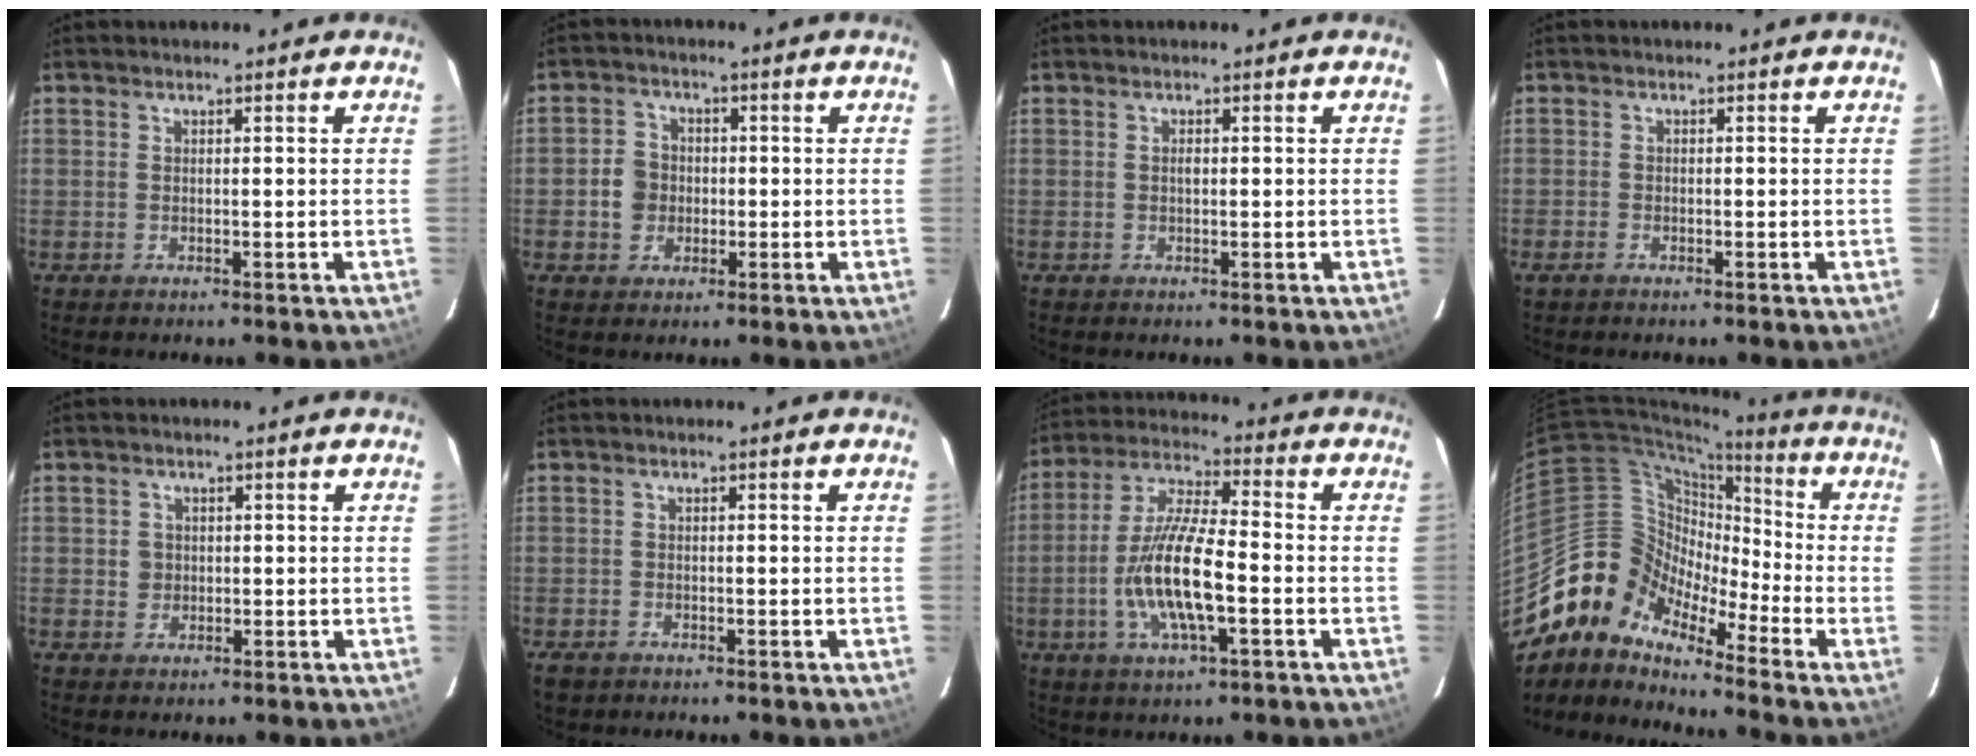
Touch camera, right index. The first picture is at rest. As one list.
[{"total": 5.0, "force": [-0.8, 4.7, 1.6], "torque": [-0.031, 0.016, -0.011]}, {"total": 0.7, "force": [0.0, 0.4, 0.5], "torque": [-0.009, 0.003, 0.000]}, {"total": 1.4, "force": [-1.0, 0.8, 0.4], "torque": [-0.011, -0.003, -0.020]}, {"total": 2.2, "force": [-0.1, 2.2, 0.3], "torque": [-0.002, 0.003, 0.000]}, {"total": 2.8, "force": [-1.8, 1.9, 1.1], "torque": [-0.029, -0.005, -0.029]}, {"total": 13.9, "force": [-3.6, 3.4, 13.0], "torque": [-0.266, -0.003, -0.069]}, {"total": 12.2, "force": [-9.7, 6.0, 4.3], "torque": [-0.070, 0.022, -0.211]}]